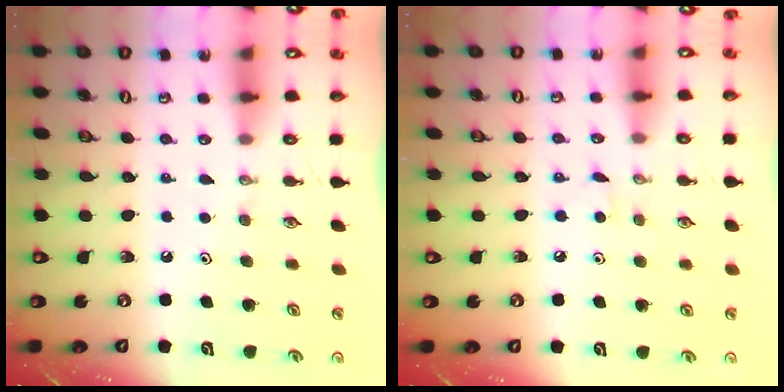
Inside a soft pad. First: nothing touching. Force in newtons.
{"total": 2.8, "press": 2.8, "slide": 0.3}